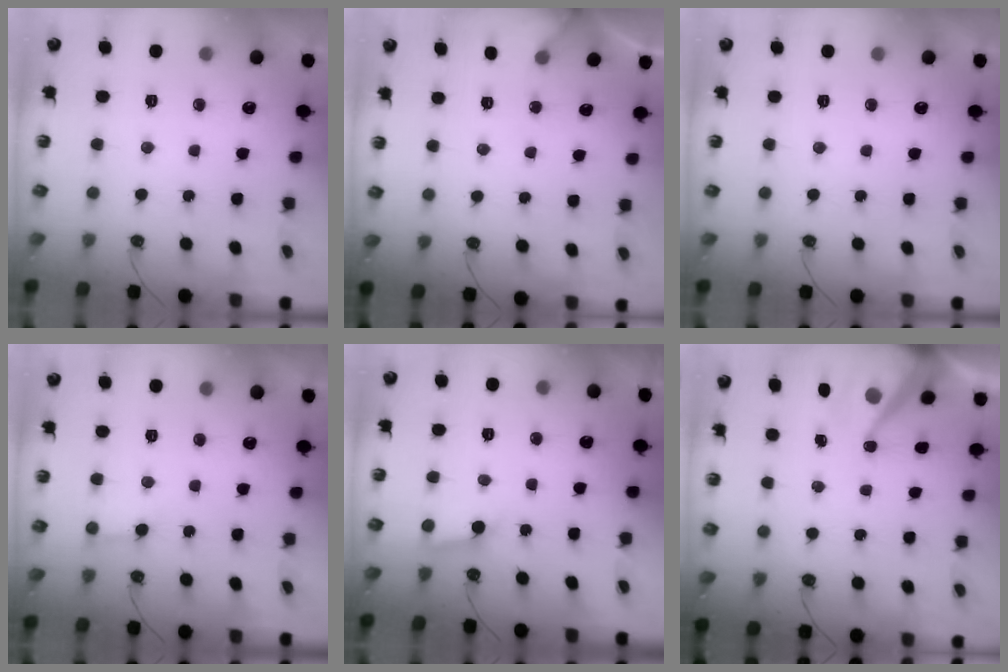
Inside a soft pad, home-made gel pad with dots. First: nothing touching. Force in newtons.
{"total": 3.1, "press": 3.1, "slide": 0.2}
{"total": 0.0}
{"total": 5.0, "press": 4.9, "slide": 0.4}
{"total": 2.9, "press": 2.9, "slide": 0.2}
{"total": 7.0, "press": 7.0, "slide": 0.2}